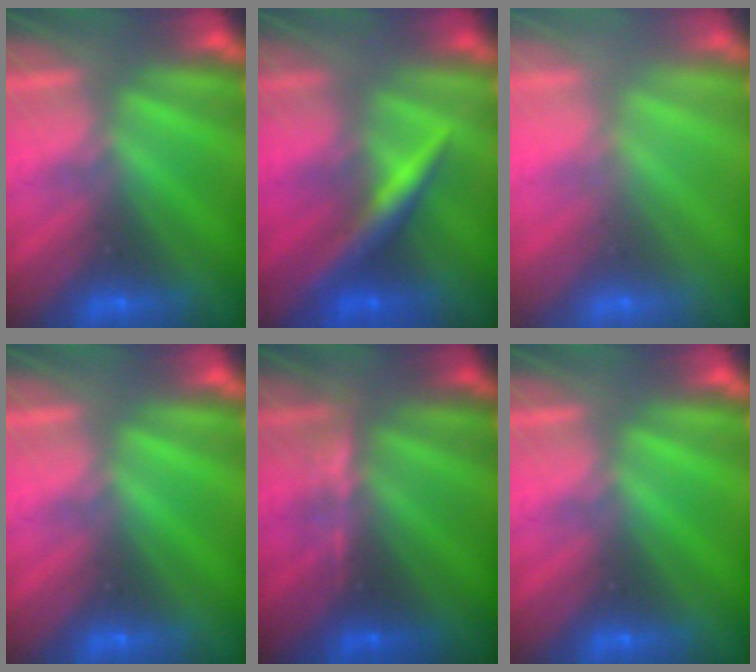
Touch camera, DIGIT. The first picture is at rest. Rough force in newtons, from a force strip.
{"total": 2.4}
{"total": 2.9}
{"total": 0.0}
{"total": 2.8}
{"total": 0.0}